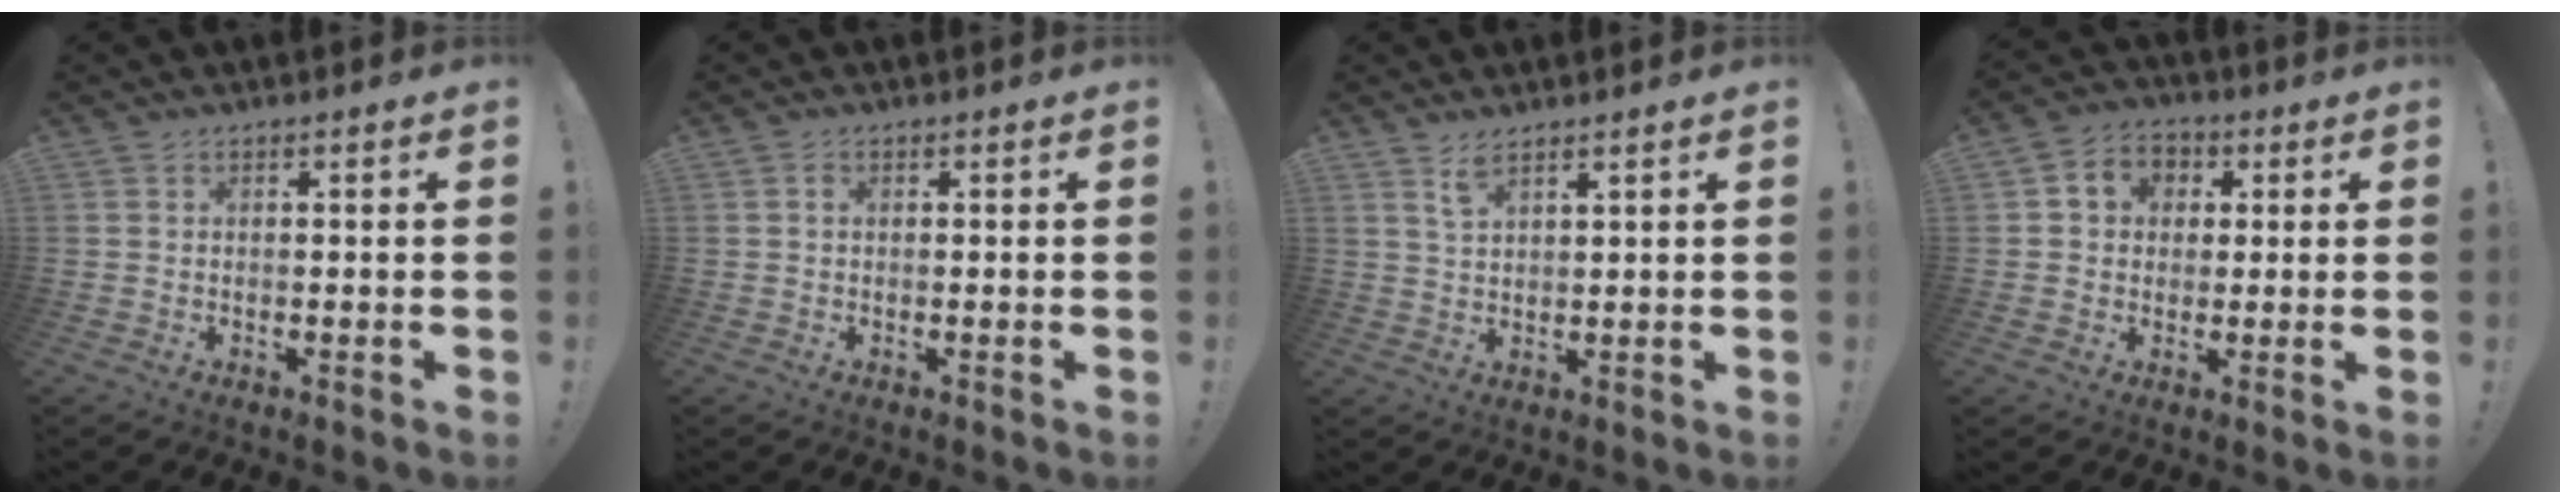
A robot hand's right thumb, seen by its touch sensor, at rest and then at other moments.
{"total": 0.8, "force": [0.1, 0.6, 0.6], "torque": [-0.007, 0.002, 0.000]}
{"total": 3.7, "force": [2.9, 0.9, 2.2], "torque": [-0.035, -0.015, 0.049]}
{"total": 7.0, "force": [1.1, 6.3, 2.9], "torque": [-0.041, 0.008, 0.025]}